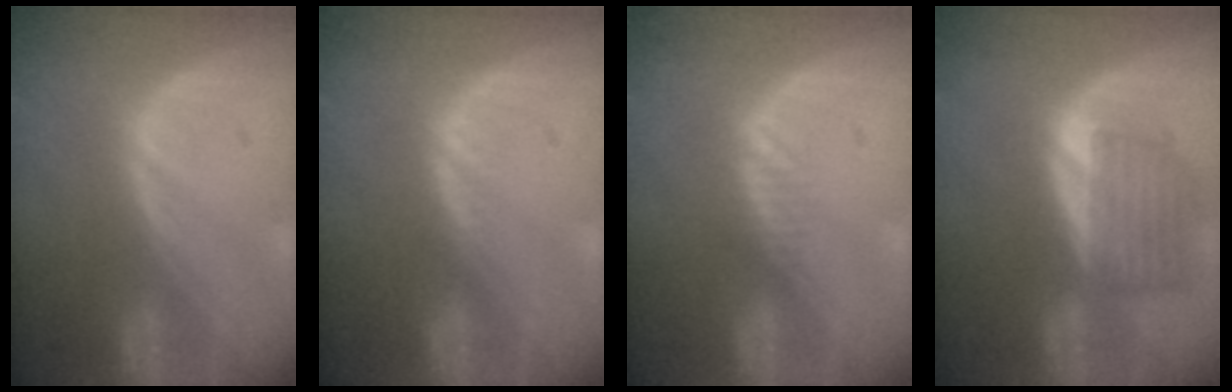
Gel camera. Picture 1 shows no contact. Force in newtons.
{"total": 0.9, "press": 0.9, "slide": 0.2}
{"total": 1.3, "press": 1.1, "slide": 0.7}
{"total": 6.4, "press": 6.3, "slide": 1.3}